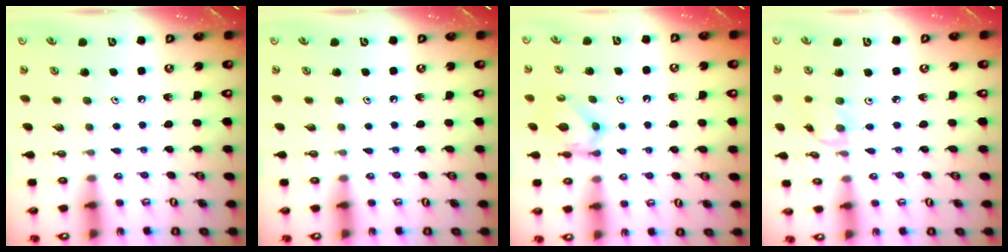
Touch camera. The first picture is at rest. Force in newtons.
{"total": 0.0}
{"total": 4.7, "press": 4.7, "slide": 0.8}
{"total": 2.6, "press": 2.6, "slide": 0.3}